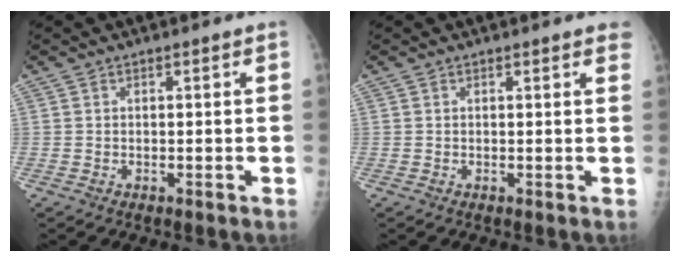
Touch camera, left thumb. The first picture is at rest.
{"total": 2.4, "force": [1.8, 0.6, 1.5], "torque": [-0.009, 0.002, 0.015]}